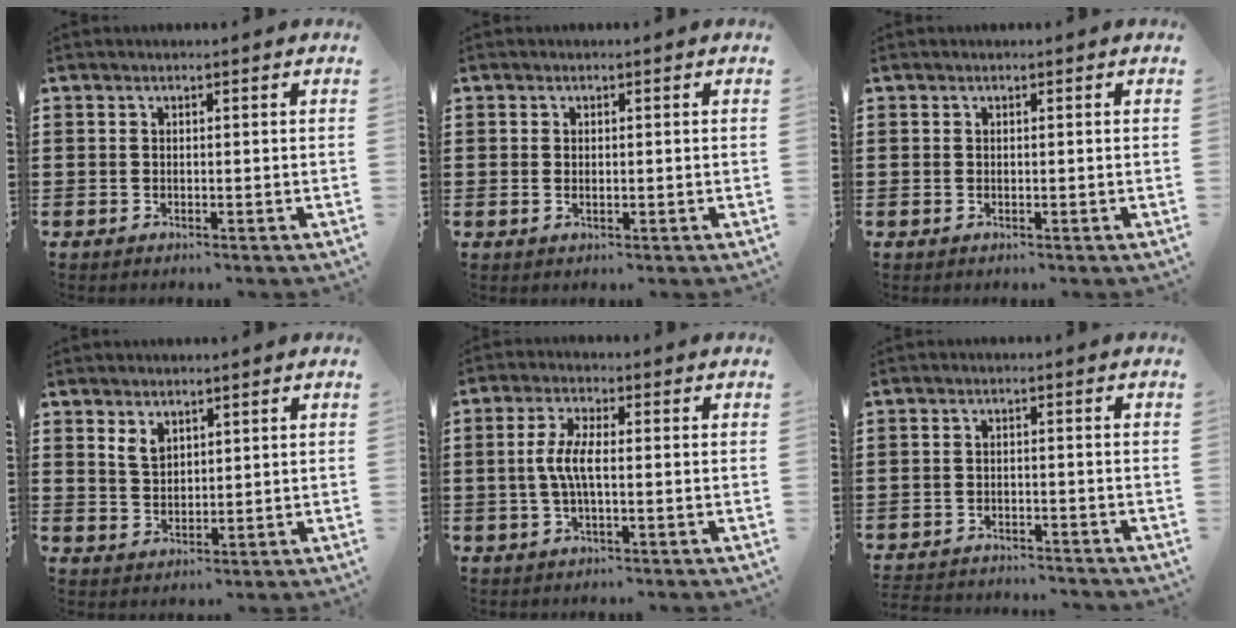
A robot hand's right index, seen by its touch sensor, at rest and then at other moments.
{"total": 0.7, "force": [0.1, 0.4, 0.6], "torque": [-0.013, 0.003, 0.001]}
{"total": 0.0}
{"total": 3.0, "force": [2.0, 1.8, 1.4], "torque": [-0.034, 0.005, 0.037]}
{"total": 5.1, "force": [-0.4, 1.5, 4.9], "torque": [-0.109, -0.003, -0.016]}
{"total": 2.5, "force": [-2.5, 0.2, -0.1], "torque": [-0.006, -0.001, -0.054]}